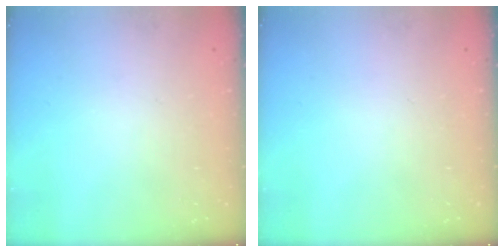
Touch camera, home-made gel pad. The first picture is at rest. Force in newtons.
{"total": 0.0}